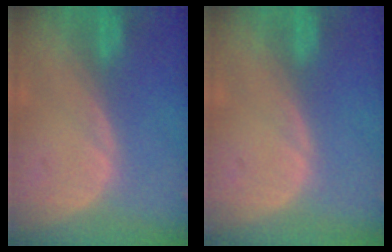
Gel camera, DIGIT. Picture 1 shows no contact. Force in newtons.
{"total": 0.0}